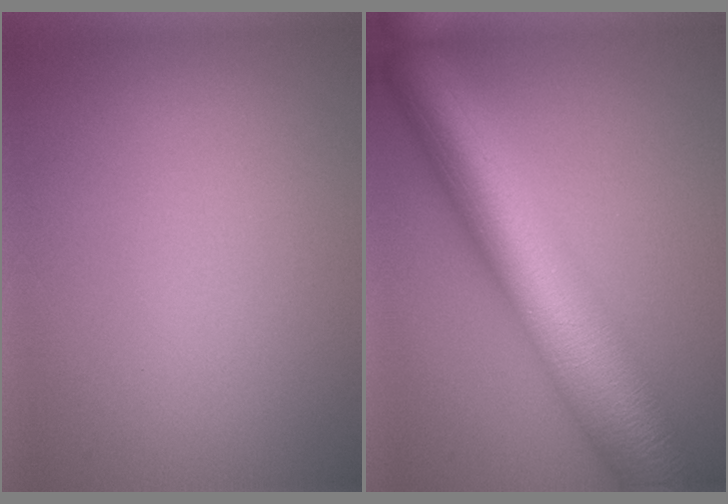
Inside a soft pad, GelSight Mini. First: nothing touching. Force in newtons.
{"total": 12.2, "press": 12.2, "slide": 0.2}